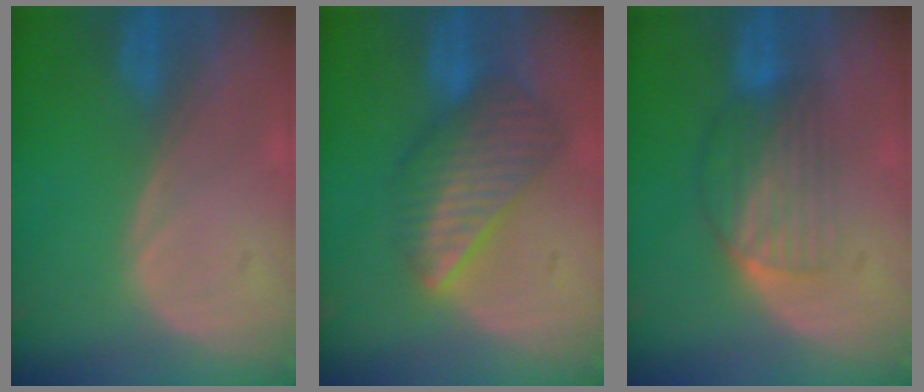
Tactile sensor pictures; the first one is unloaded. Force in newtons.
{"total": 8.3, "press": 7.5, "slide": 3.6}
{"total": 6.8, "press": 6.0, "slide": 3.2}